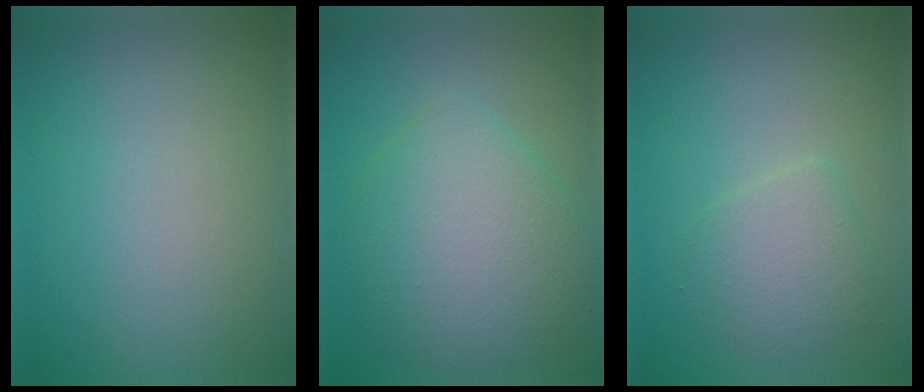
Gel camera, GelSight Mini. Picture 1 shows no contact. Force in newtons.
{"total": 7.0, "press": 7.0, "slide": 0.2}
{"total": 2.7, "press": 2.7, "slide": 0.1}